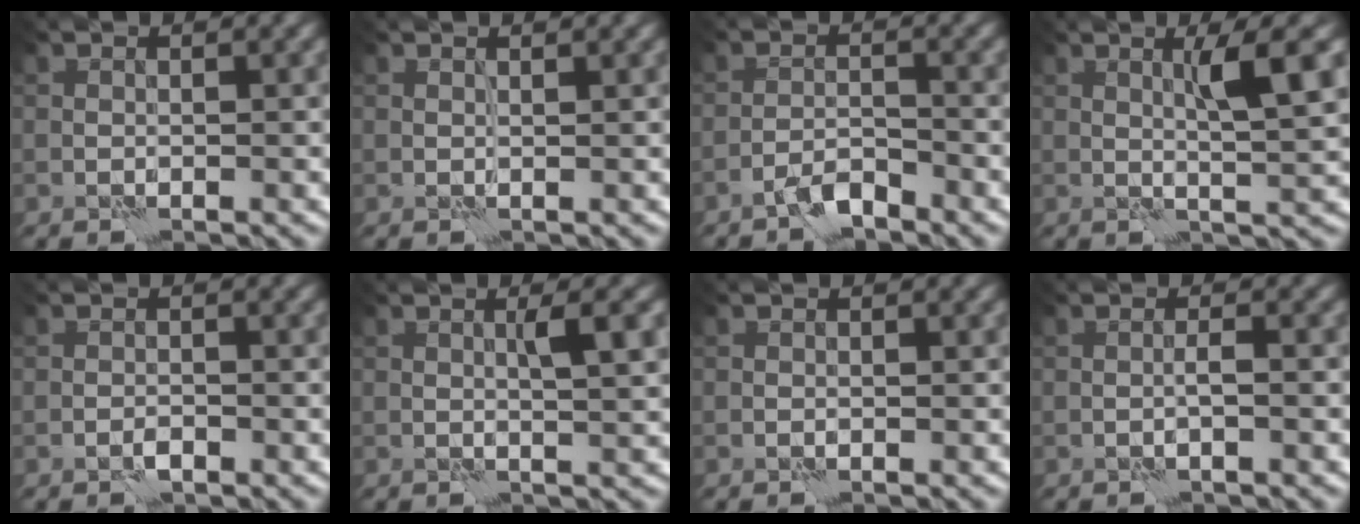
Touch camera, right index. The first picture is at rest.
{"total": 0.7, "force": [0.5, -0.5, 0.1], "torque": [-0.003, -0.001, 0.006]}
{"total": 2.3, "force": [-2.1, 0.2, 1.0], "torque": [-0.019, 0.009, -0.042]}
{"total": 3.9, "force": [1.1, 0.0, 3.7], "torque": [-0.065, 0.000, 0.021]}
{"total": 0.9, "force": [-0.7, 0.1, 0.5], "torque": [-0.009, 0.003, -0.015]}
{"total": 2.4, "force": [0.5, 0.0, 2.4], "torque": [-0.039, 0.003, 0.007]}
{"total": 0.0}
{"total": 0.9, "force": [-0.5, -0.3, 0.7], "torque": [-0.012, 0.006, -0.009]}